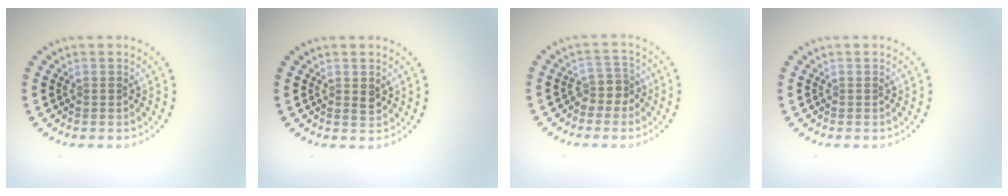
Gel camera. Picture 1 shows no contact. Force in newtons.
{"total": 1.1, "press": 1.1, "slide": 0.0}
{"total": 2.2, "press": 1.7, "slide": 1.5}
{"total": 0.0}